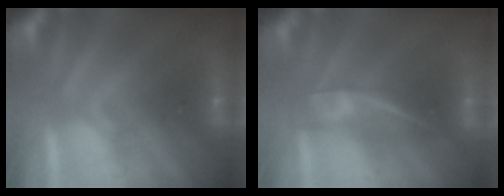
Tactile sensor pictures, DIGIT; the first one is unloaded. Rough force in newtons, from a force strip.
{"total": 2.4}